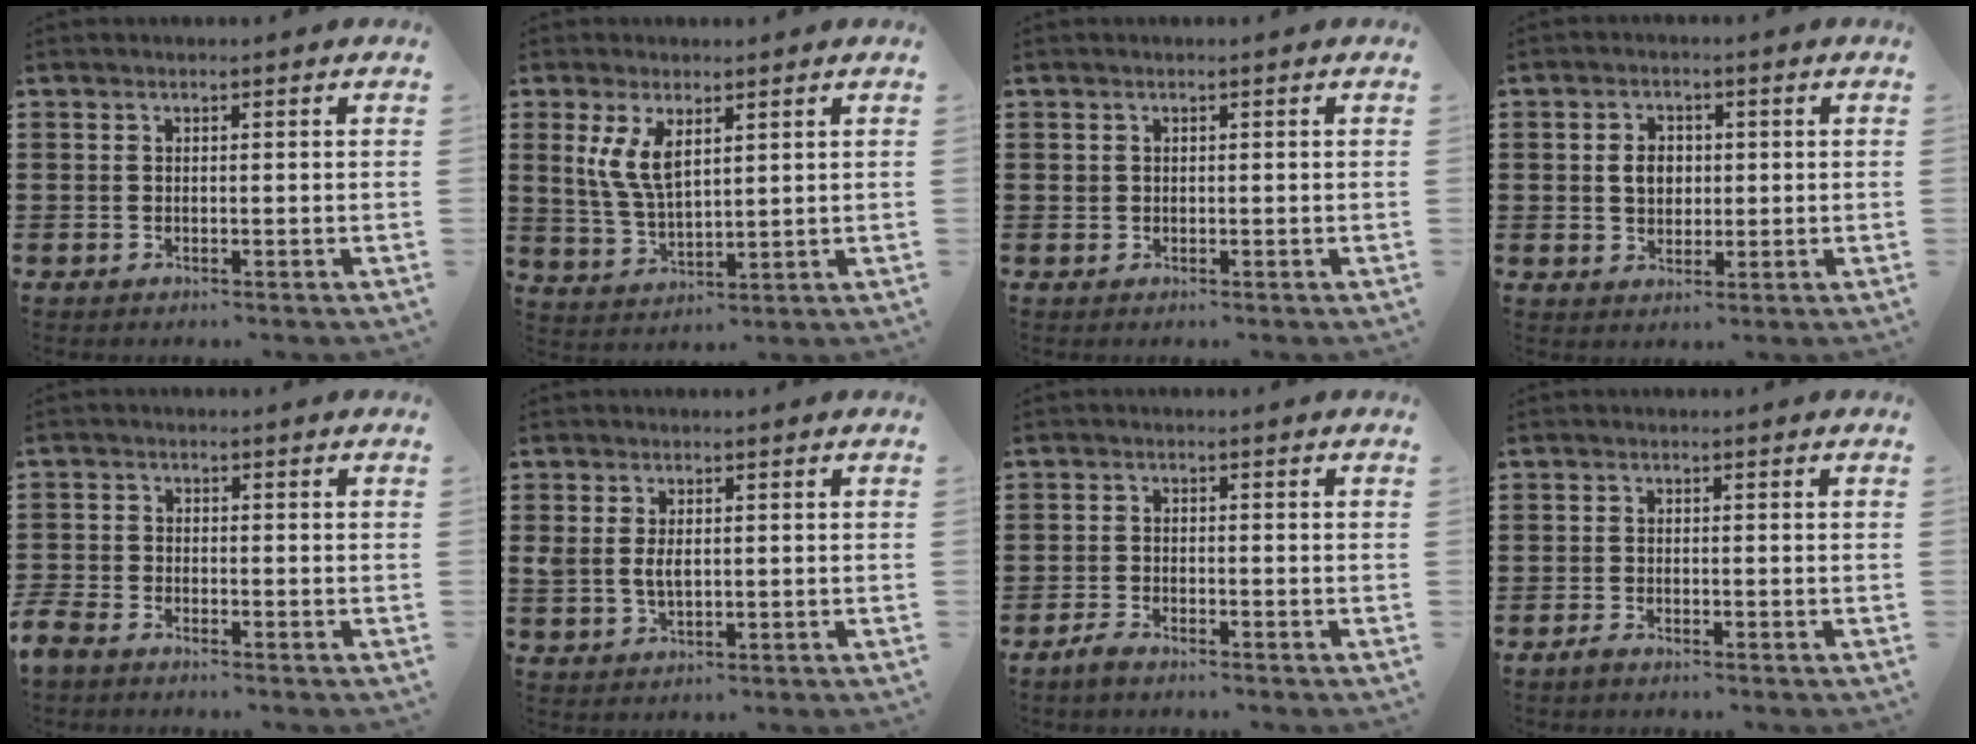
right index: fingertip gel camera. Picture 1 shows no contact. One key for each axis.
{"total": 6.4, "fx": 2.5, "fy": 2.9, "fz": 5.1, "tx": -0.114, "ty": 0.002, "tz": 0.042}
{"total": 0.7, "fx": 0.3, "fy": 0.7, "fz": 0.1, "tx": -0.003, "ty": 0.003, "tz": 0.006}
{"total": 3.5, "fx": 0.2, "fy": 2.7, "fz": 2.2, "tx": -0.042, "ty": 0.007, "tz": -0.002}
{"total": 2.4, "fx": -2.4, "fy": 0.4, "fz": 0.0, "tx": -0.018, "ty": -0.003, "tz": -0.055}
{"total": 3.2, "fx": 0.4, "fy": 2.0, "fz": 2.5, "tx": -0.060, "ty": 0.005, "tz": 0.005}
{"total": 1.9, "fx": -1.9, "fy": 0.3, "fz": 0.5, "tx": -0.018, "ty": 0.001, "tz": -0.041}
{"total": 1.0, "fx": -1.0, "fy": 0.0, "fz": 0.1, "tx": -0.005, "ty": -0.004, "tz": -0.020}